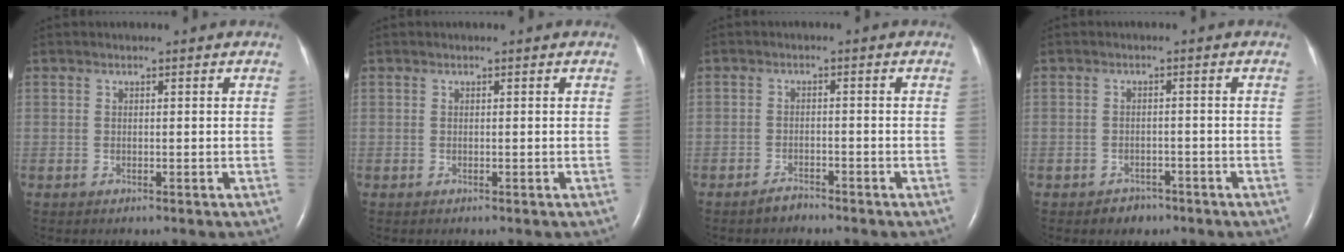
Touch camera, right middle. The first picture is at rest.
{"total": 0.0}
{"total": 1.8, "force": [-1.7, 0.4, 0.4], "torque": [-0.014, -0.003, -0.028]}
{"total": 2.3, "force": [-1.7, 1.5, 0.4], "torque": [-0.013, 0.004, -0.019]}